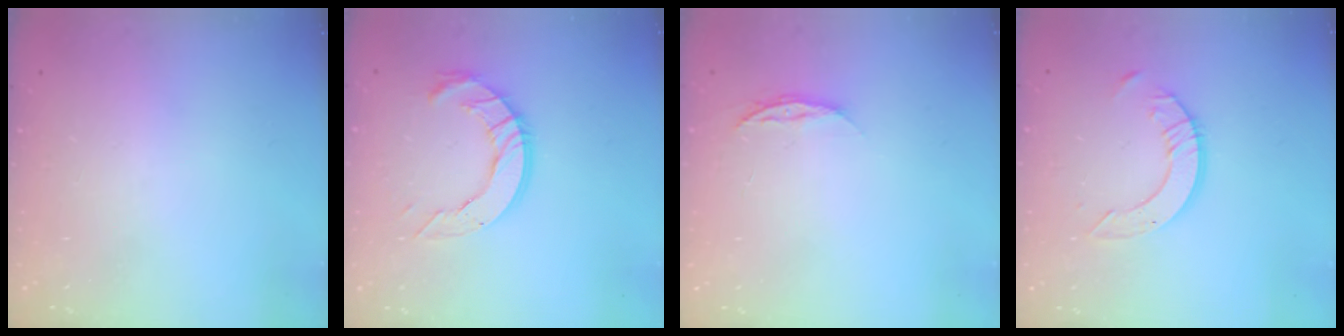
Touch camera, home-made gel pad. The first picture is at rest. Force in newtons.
{"total": 10.6, "press": 10.5, "slide": 0.9}
{"total": 4.9, "press": 4.9, "slide": 0.6}
{"total": 6.9, "press": 6.8, "slide": 0.7}